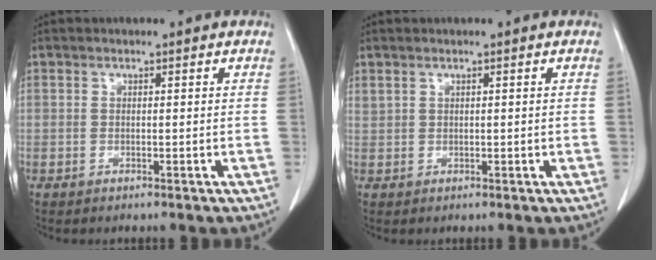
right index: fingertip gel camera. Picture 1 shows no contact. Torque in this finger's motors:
{"motor_torque": [-0.12, -0.04, 0.00, 0.00]}